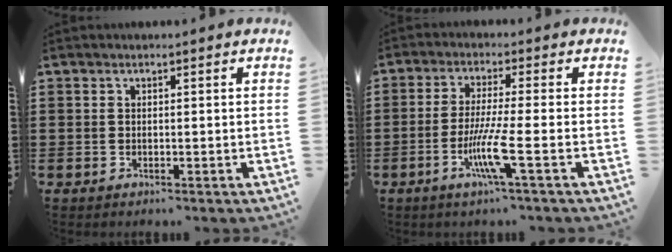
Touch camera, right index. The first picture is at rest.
{"total": 7.4, "force": [-2.6, 0.0, 6.9], "torque": [-0.143, -0.020, -0.053]}